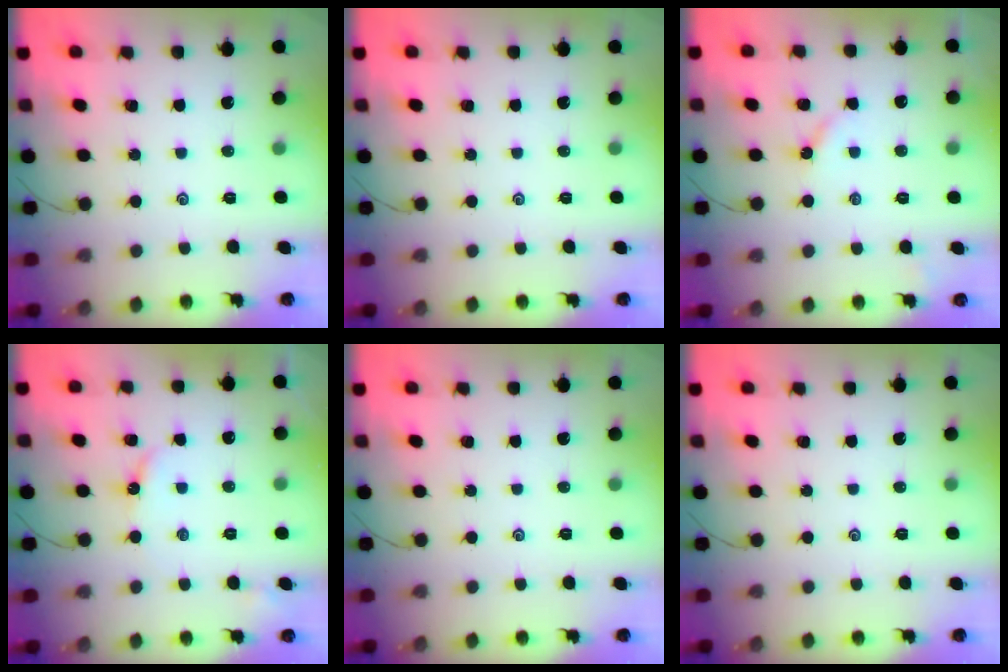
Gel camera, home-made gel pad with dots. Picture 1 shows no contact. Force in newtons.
{"total": 0.0}
{"total": 2.5, "press": 2.4, "slide": 0.5}
{"total": 3.5, "press": 3.5, "slide": 0.4}
{"total": 0.0}
{"total": 0.0}